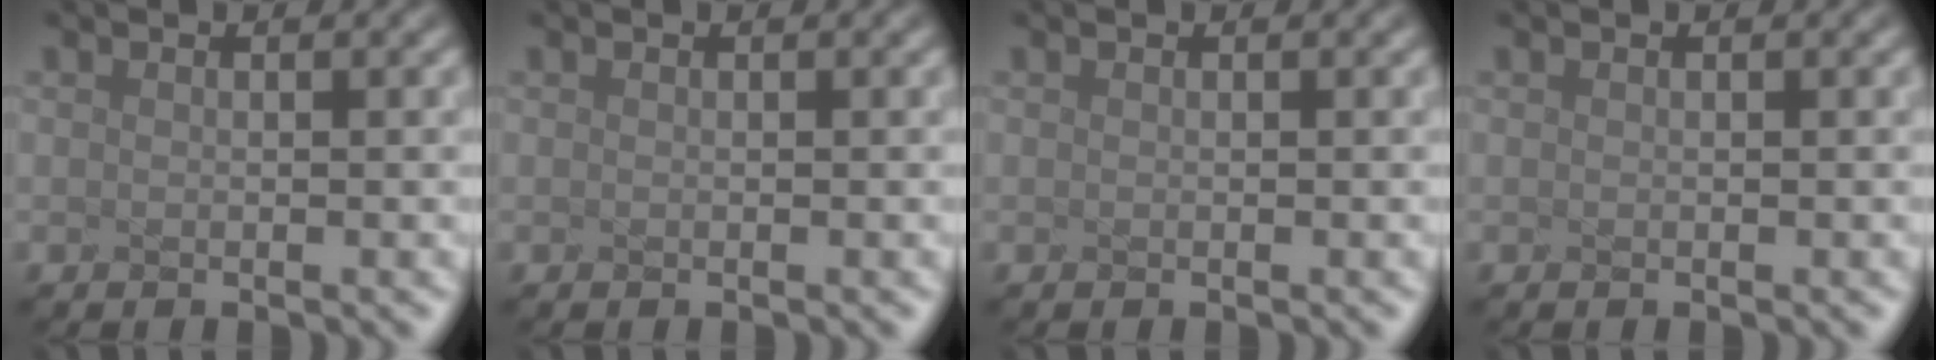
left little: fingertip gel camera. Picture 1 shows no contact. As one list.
[{"total": 0.0}, {"total": 0.0}, {"total": 0.0}]